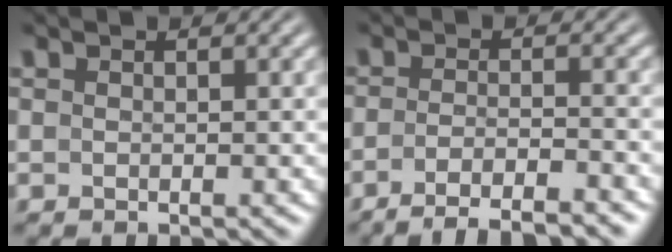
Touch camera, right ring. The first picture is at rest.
{"total": 6.7, "force": [-5.9, 1.4, 2.8], "torque": [-0.044, -0.025, -0.082]}